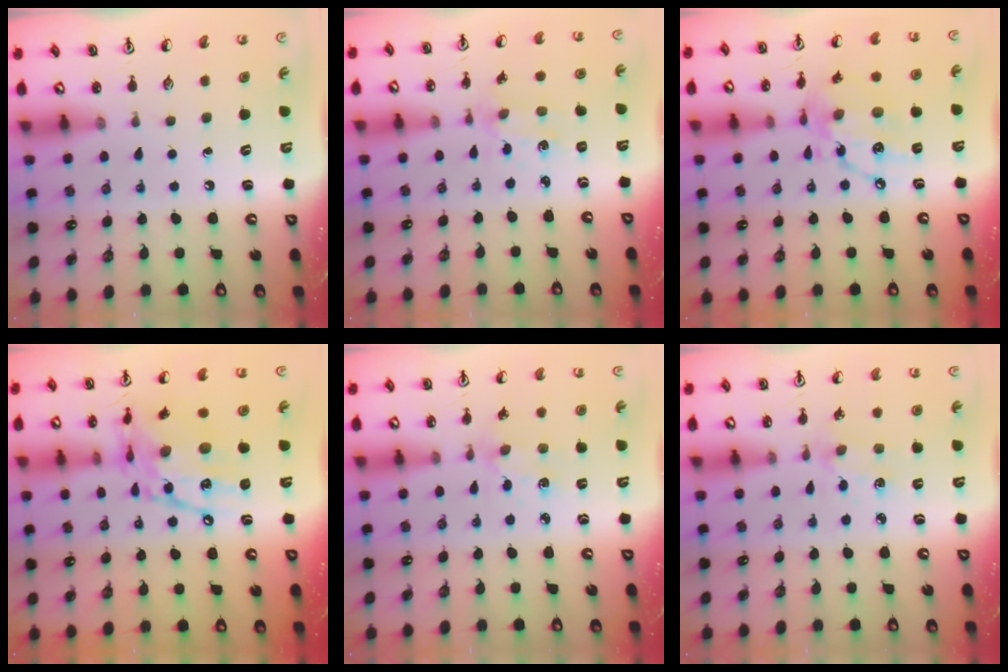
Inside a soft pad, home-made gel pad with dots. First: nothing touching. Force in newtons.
{"total": 1.1, "press": 1.1, "slide": 0.3}
{"total": 14.4, "press": 14.4, "slide": 1.3}
{"total": 15.1, "press": 15.1, "slide": 1.1}
{"total": 3.7, "press": 3.6, "slide": 0.5}
{"total": 2.5, "press": 2.4, "slide": 0.3}